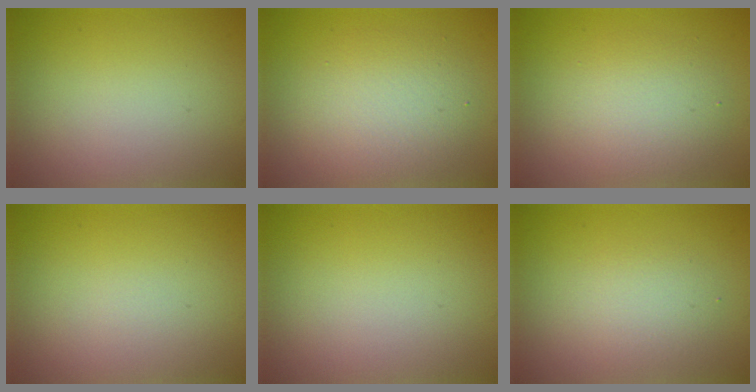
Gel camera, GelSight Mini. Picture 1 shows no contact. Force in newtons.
{"total": 4.6, "press": 4.6, "slide": 0.2}
{"total": 3.8, "press": 3.8, "slide": 0.3}
{"total": 0.0}
{"total": 0.0}
{"total": 2.2, "press": 2.2, "slide": 0.2}